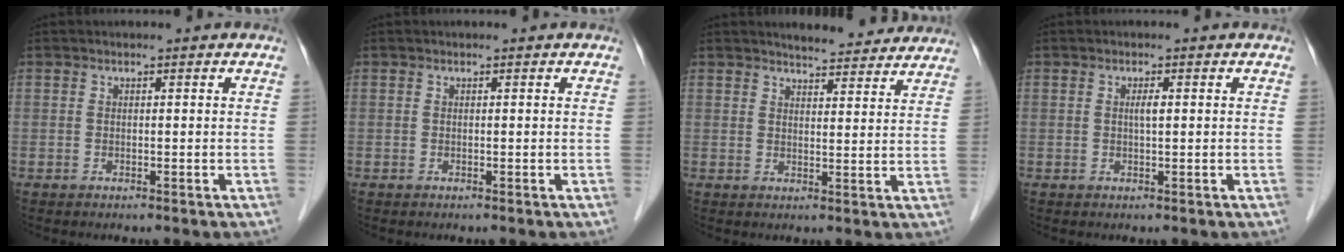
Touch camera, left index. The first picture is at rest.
{"total": 0.0}
{"total": 8.8, "force": [8.2, 1.6, 2.6], "torque": [-0.028, -0.006, 0.093]}
{"total": 1.3, "force": [0.2, 0.1, 1.3], "torque": [-0.025, 0.001, 0.003]}